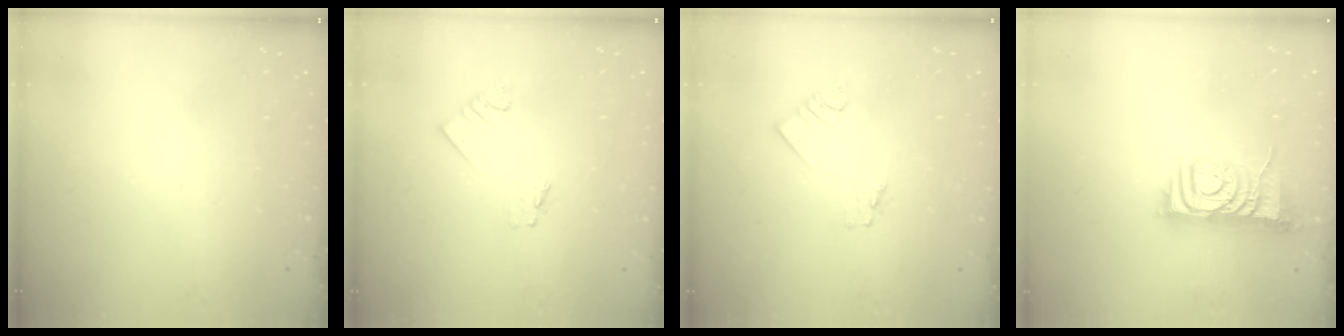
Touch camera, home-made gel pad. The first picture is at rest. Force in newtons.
{"total": 1.2, "press": 1.2, "slide": 0.1}
{"total": 1.6, "press": 1.6, "slide": 0.1}
{"total": 7.9, "press": 7.9, "slide": 1.0}